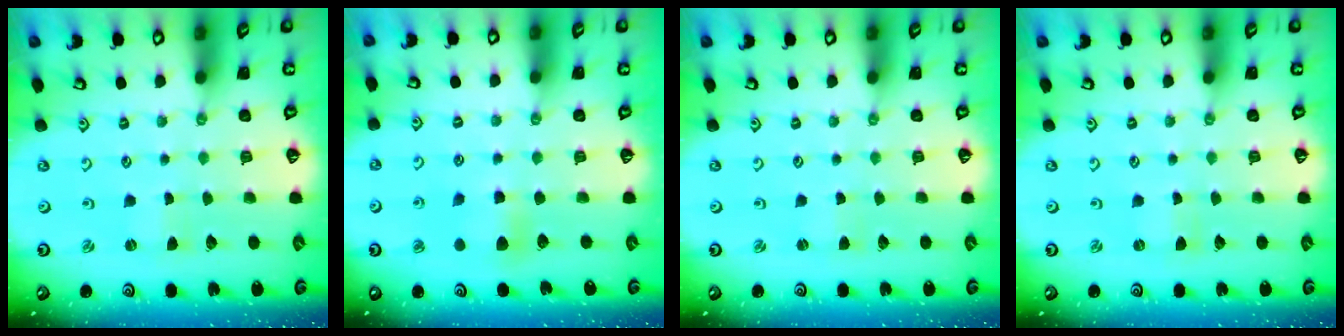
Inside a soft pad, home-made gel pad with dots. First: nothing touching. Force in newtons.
{"total": 6.6, "press": 6.6, "slide": 0.6}
{"total": 1.3, "press": 1.3, "slide": 0.2}
{"total": 0.0}